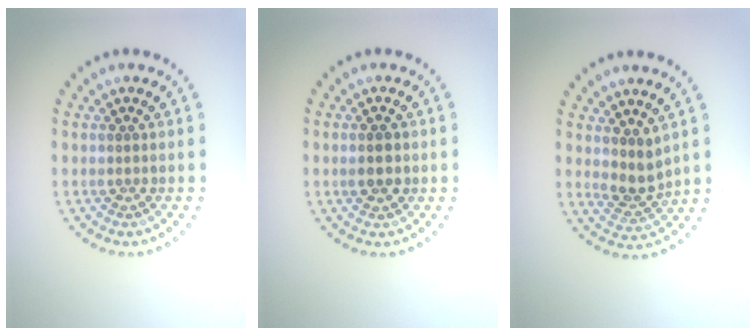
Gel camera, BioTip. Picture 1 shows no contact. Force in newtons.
{"total": 2.3, "press": 2.3, "slide": 0.0}
{"total": 2.6, "press": 2.1, "slide": 1.6}